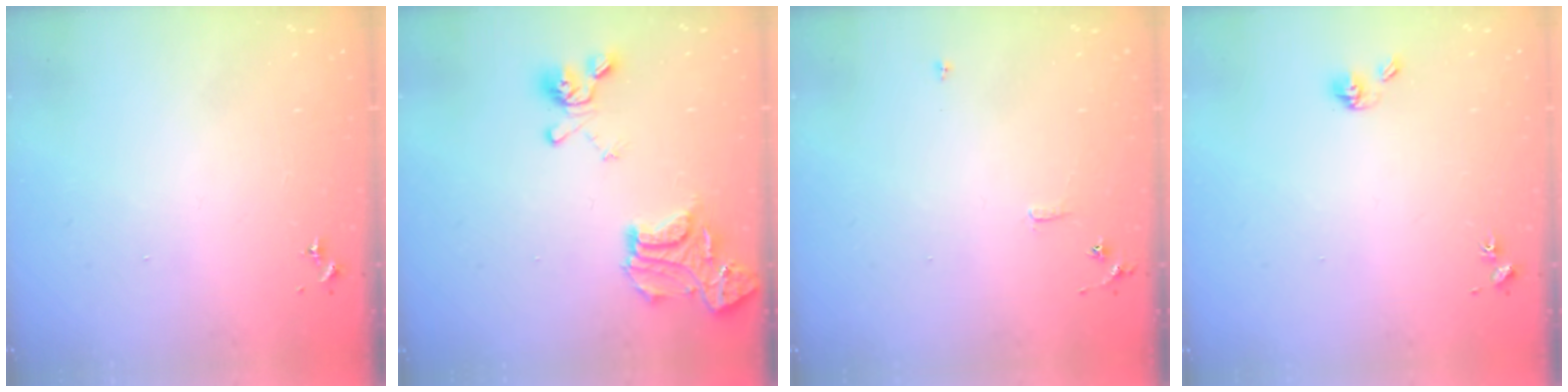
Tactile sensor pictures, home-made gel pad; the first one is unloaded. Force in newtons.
{"total": 17.7, "press": 17.7, "slide": 1.6}
{"total": 5.6, "press": 5.6, "slide": 0.6}
{"total": 5.3, "press": 4.7, "slide": 2.3}